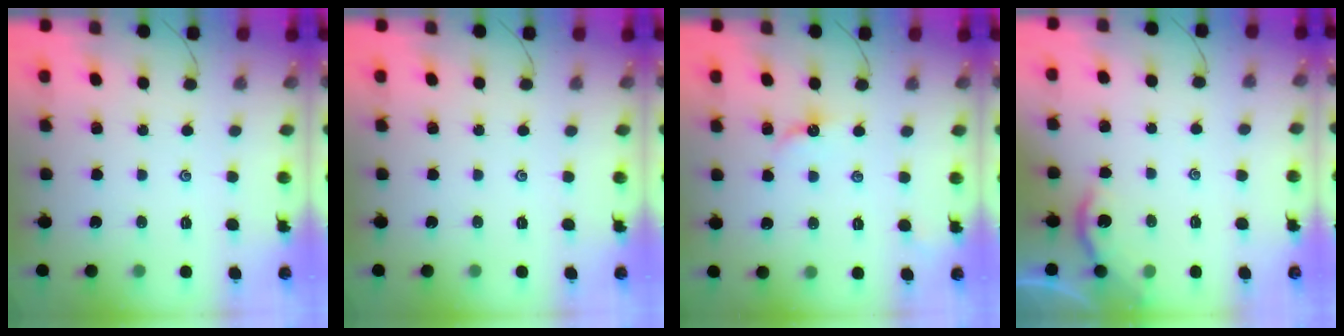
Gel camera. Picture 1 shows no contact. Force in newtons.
{"total": 0.0}
{"total": 4.0, "press": 4.0, "slide": 0.6}
{"total": 2.2, "press": 2.2, "slide": 0.2}